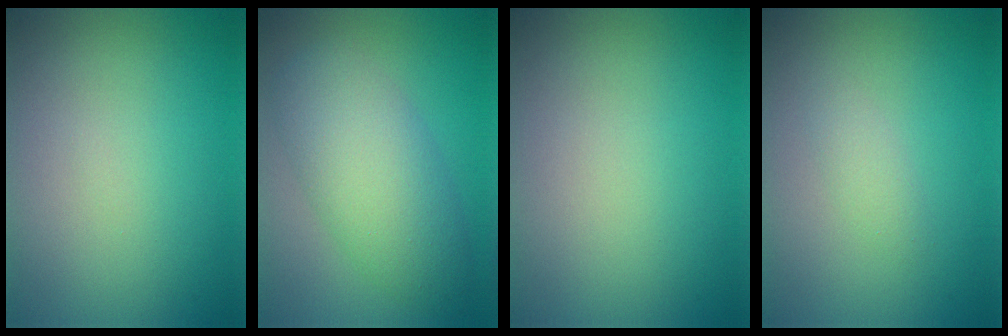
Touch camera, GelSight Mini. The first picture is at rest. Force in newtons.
{"total": 6.4, "press": 6.4, "slide": 0.2}
{"total": 0.0}
{"total": 1.1, "press": 1.1, "slide": 0.0}